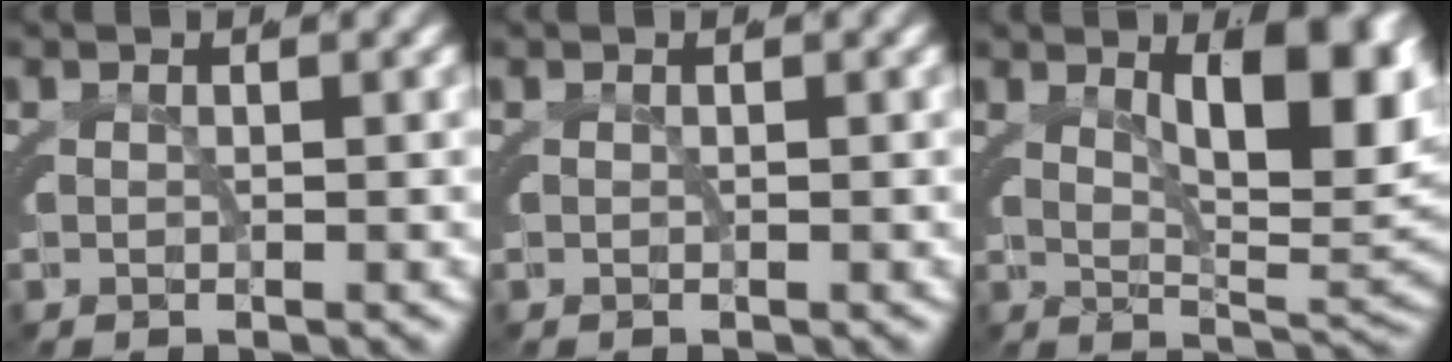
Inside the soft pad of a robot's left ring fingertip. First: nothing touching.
{"total": 0.0}
{"total": 8.1, "force": [2.7, 2.7, 7.2], "torque": [-0.072, 0.016, 0.037]}